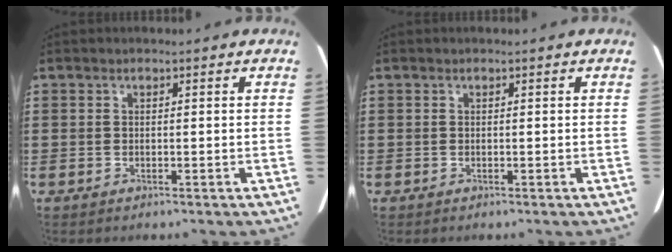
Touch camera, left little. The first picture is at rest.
{"total": 0.0}